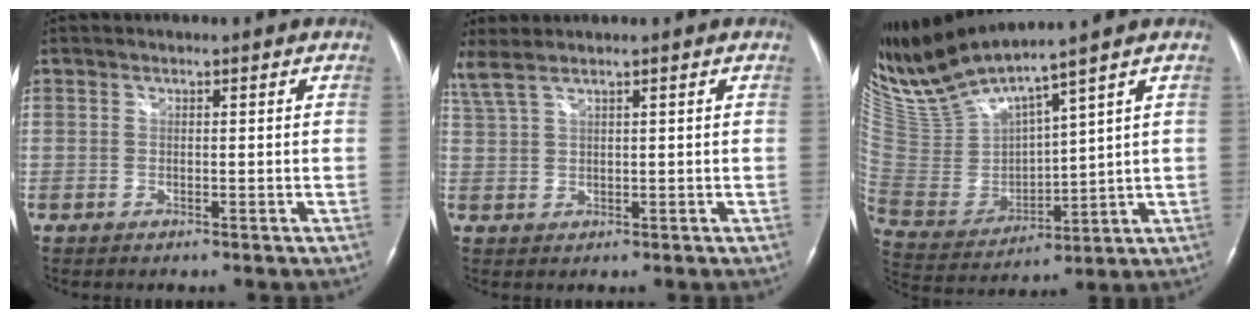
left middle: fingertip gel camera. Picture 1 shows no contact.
{"total": 3.6, "force": [2.9, -0.1, 2.1], "torque": [-0.065, 0.023, 0.072]}
{"total": 14.1, "force": [12.5, -0.8, 6.4], "torque": [-0.145, -0.012, 0.262]}